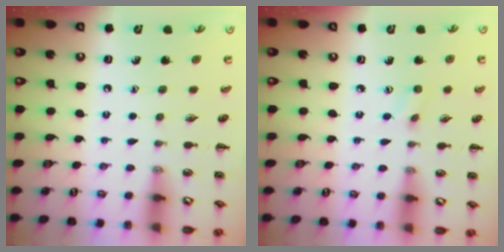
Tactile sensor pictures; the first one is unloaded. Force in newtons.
{"total": 2.3, "press": 2.2, "slide": 0.8}